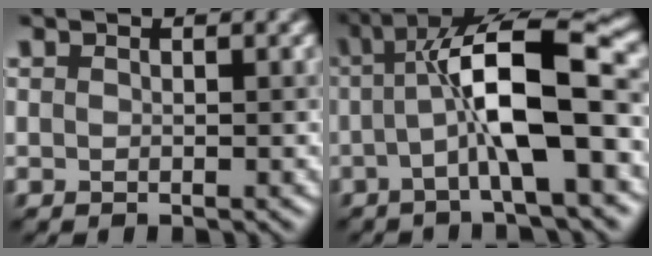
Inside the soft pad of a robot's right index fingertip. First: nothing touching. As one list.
[{"total": 9.3, "force": [-0.6, 2.0, 9.1], "torque": [-0.147, 0.016, -0.011]}]